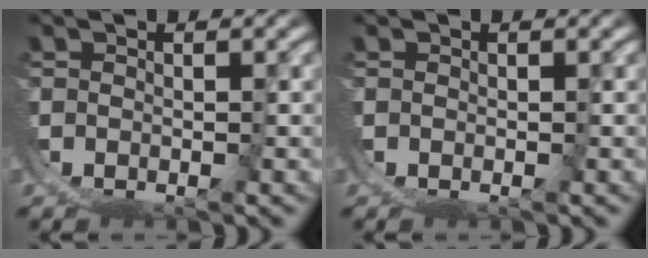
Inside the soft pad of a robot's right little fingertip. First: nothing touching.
{"total": 0.0}